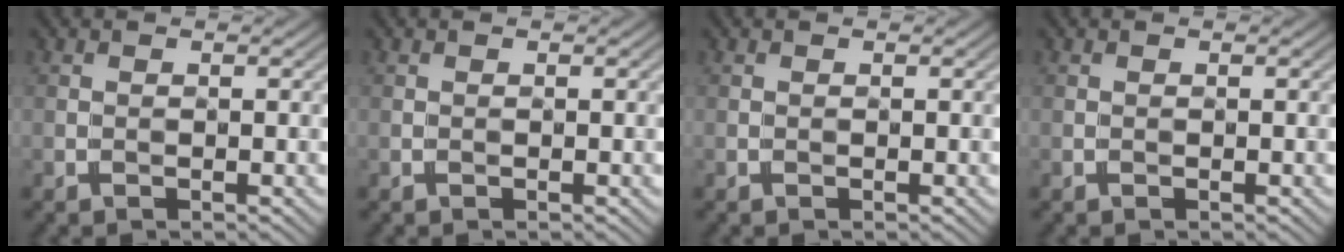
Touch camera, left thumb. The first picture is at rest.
{"total": 0.0}
{"total": 0.0}
{"total": 0.0}